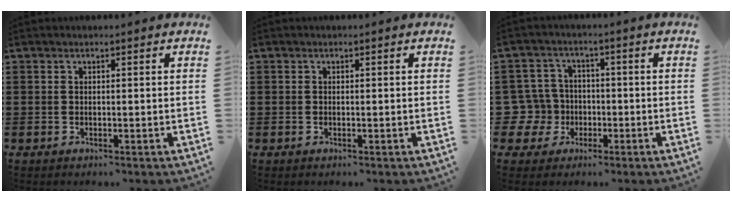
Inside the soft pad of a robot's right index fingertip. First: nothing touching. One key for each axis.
{"total": 0.0}
{"total": 7.0, "fx": -1.1, "fy": 6.7, "fz": 1.9, "tx": -0.095, "ty": 0.006, "tz": -0.024}